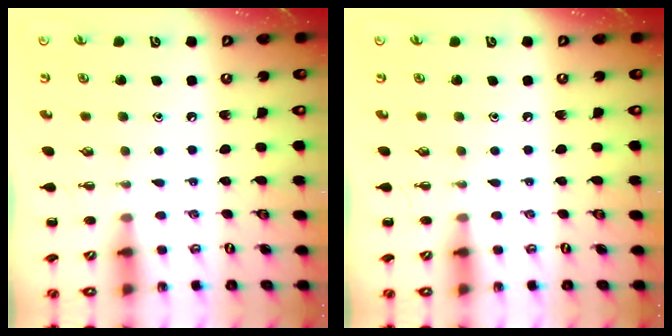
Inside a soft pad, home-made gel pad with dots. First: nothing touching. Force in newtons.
{"total": 0.0}